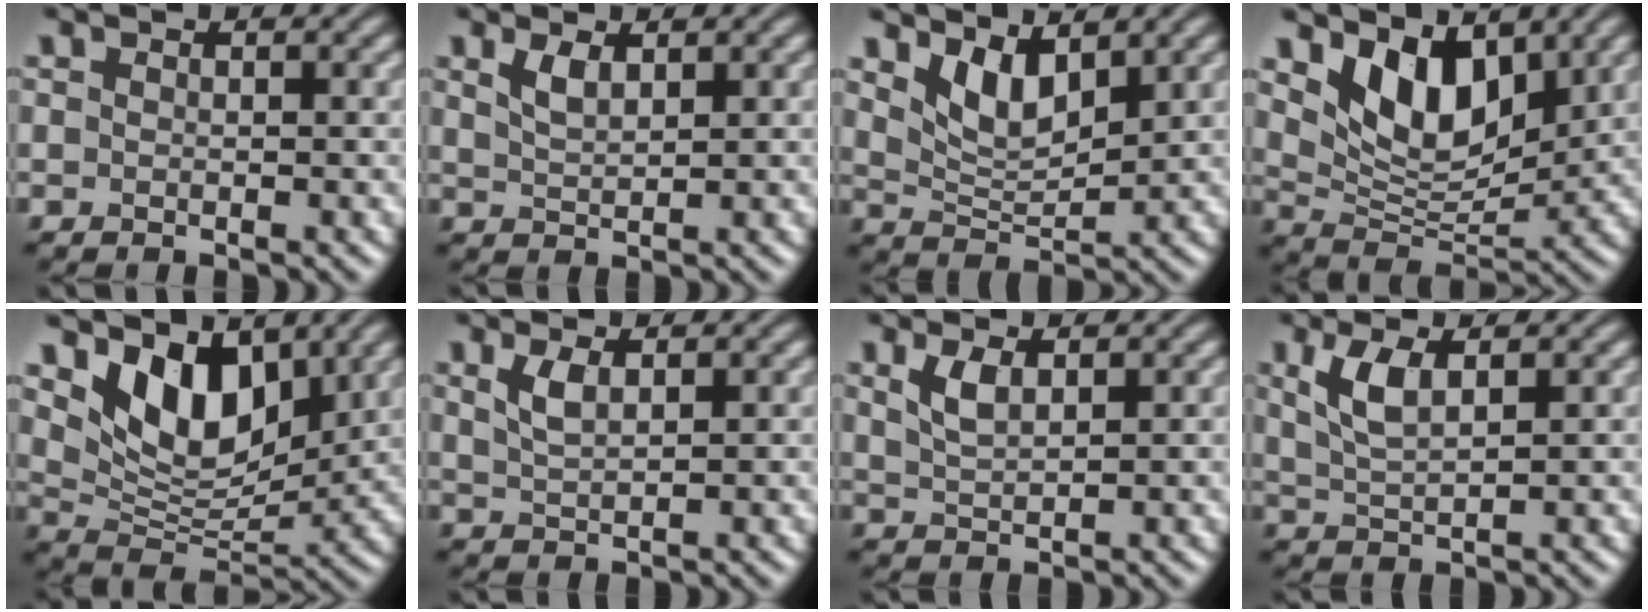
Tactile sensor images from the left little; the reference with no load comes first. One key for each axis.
{"total": 1.8, "fx": 1.2, "fy": 0.6, "fz": 1.2, "tx": -0.028, "ty": 0.000, "tz": 0.026}
{"total": 3.8, "fx": 2.2, "fy": 1.7, "fz": 2.6, "tx": -0.058, "ty": -0.009, "tz": 0.046}
{"total": 6.3, "fx": 3.4, "fy": 3.4, "fz": 4.0, "tx": -0.079, "ty": -0.019, "tz": 0.058}
{"total": 6.9, "fx": 3.6, "fy": 3.9, "fz": 4.4, "tx": -0.082, "ty": -0.018, "tz": 0.062}
{"total": 1.9, "fx": 1.0, "fy": 0.7, "fz": 1.5, "tx": -0.035, "ty": 0.000, "tz": 0.023}
{"total": 2.1, "fx": 1.1, "fy": 0.8, "fz": 1.6, "tx": -0.038, "ty": 0.001, "tz": 0.026}
{"total": 3.1, "fx": 1.3, "fy": 1.1, "fz": 2.6, "tx": -0.061, "ty": 0.001, "tz": 0.030}